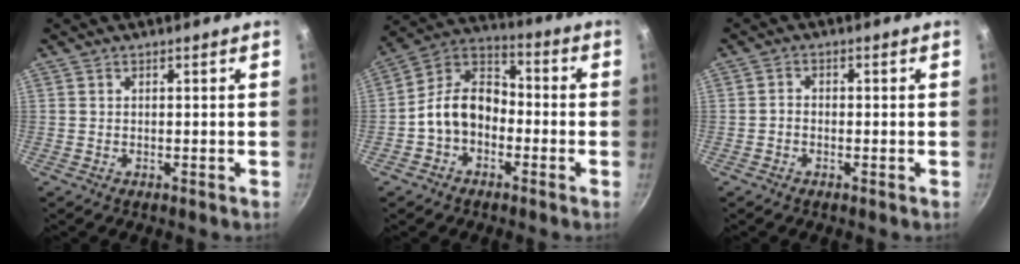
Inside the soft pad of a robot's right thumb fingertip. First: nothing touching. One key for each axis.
{"total": 11.4, "fx": -2.8, "fy": 8.3, "fz": 7.3, "tx": -0.095, "ty": 0.050, "tz": -0.072}
{"total": 1.1, "fx": -0.4, "fy": 0.8, "fz": 0.6, "tx": -0.012, "ty": 0.005, "tz": -0.009}